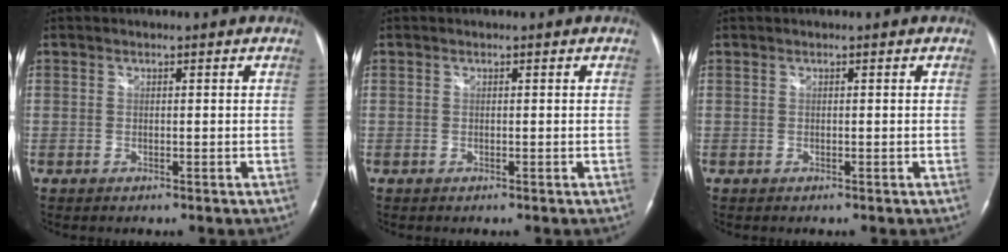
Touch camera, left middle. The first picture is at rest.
{"total": 0.0}
{"total": 0.0}